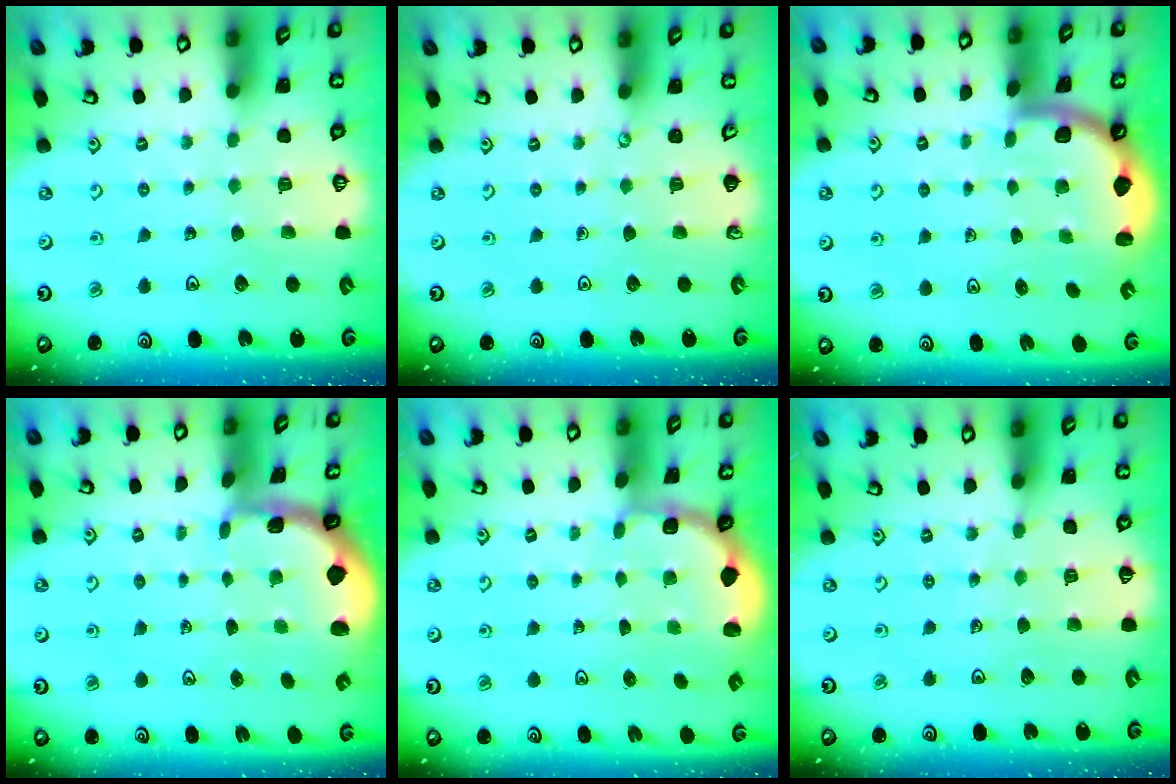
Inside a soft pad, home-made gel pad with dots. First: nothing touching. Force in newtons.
{"total": 0.0}
{"total": 1.6, "press": 1.6, "slide": 0.1}
{"total": 0.8, "press": 0.8, "slide": 0.2}
{"total": 1.8, "press": 1.7, "slide": 0.7}
{"total": 5.0, "press": 4.8, "slide": 1.3}